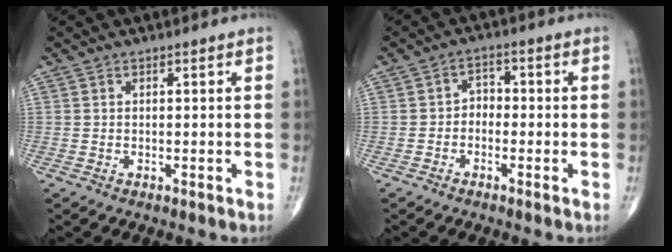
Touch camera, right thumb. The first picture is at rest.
{"total": 3.0, "force": [-1.0, 2.3, 1.6], "torque": [-0.005, 0.018, -0.030]}